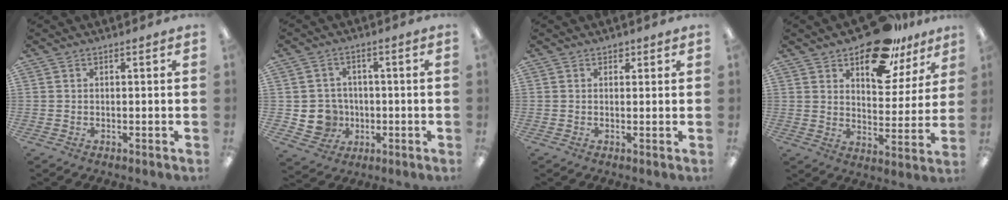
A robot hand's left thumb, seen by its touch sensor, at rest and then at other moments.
{"total": 7.3, "force": [-1.2, 7.0, 1.7], "torque": [-0.048, 0.014, -0.011]}
{"total": 1.4, "force": [0.9, 0.9, 0.4], "torque": [-0.001, 0.000, 0.014]}
{"total": 18.3, "force": [12.6, 9.0, 9.7], "torque": [-0.139, -0.069, 0.218]}